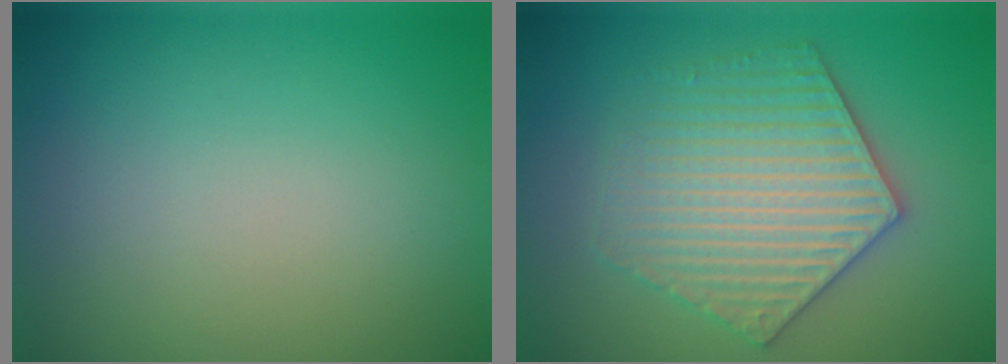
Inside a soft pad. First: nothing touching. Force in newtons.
{"total": 6.1, "press": 6.1, "slide": 0.9}